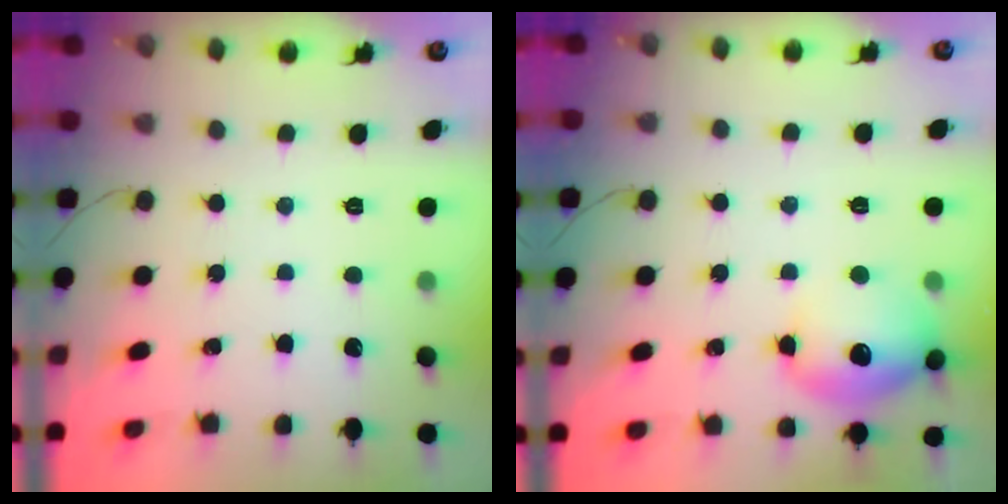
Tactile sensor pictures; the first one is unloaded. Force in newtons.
{"total": 15.0, "press": 14.9, "slide": 1.5}